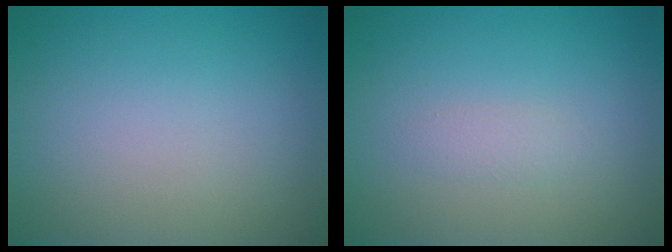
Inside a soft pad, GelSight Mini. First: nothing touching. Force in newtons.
{"total": 0.9, "press": 0.9, "slide": 0.0}